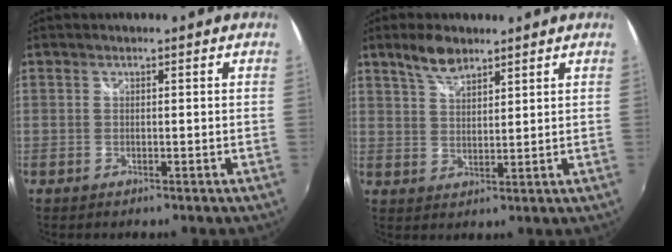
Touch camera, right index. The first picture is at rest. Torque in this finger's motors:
{"motor_torque": [0.03, 0.03, 0.12, 0.05]}